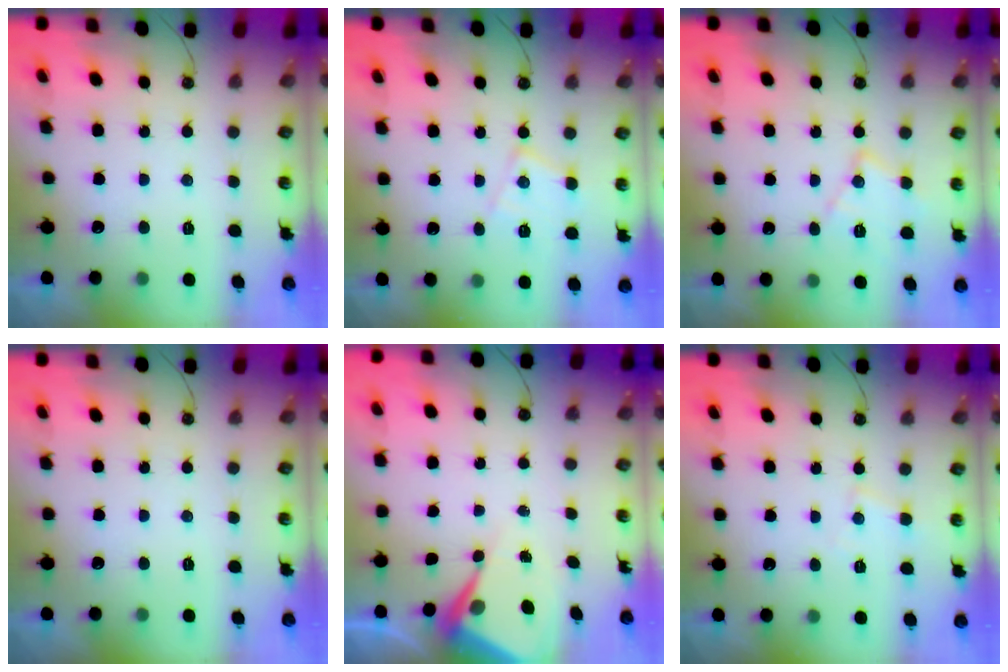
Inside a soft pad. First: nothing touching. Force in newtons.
{"total": 9.7, "press": 9.7, "slide": 0.6}
{"total": 11.6, "press": 11.6, "slide": 0.7}
{"total": 0.0}
{"total": 6.8, "press": 6.8, "slide": 0.5}
{"total": 5.0, "press": 5.0, "slide": 0.7}